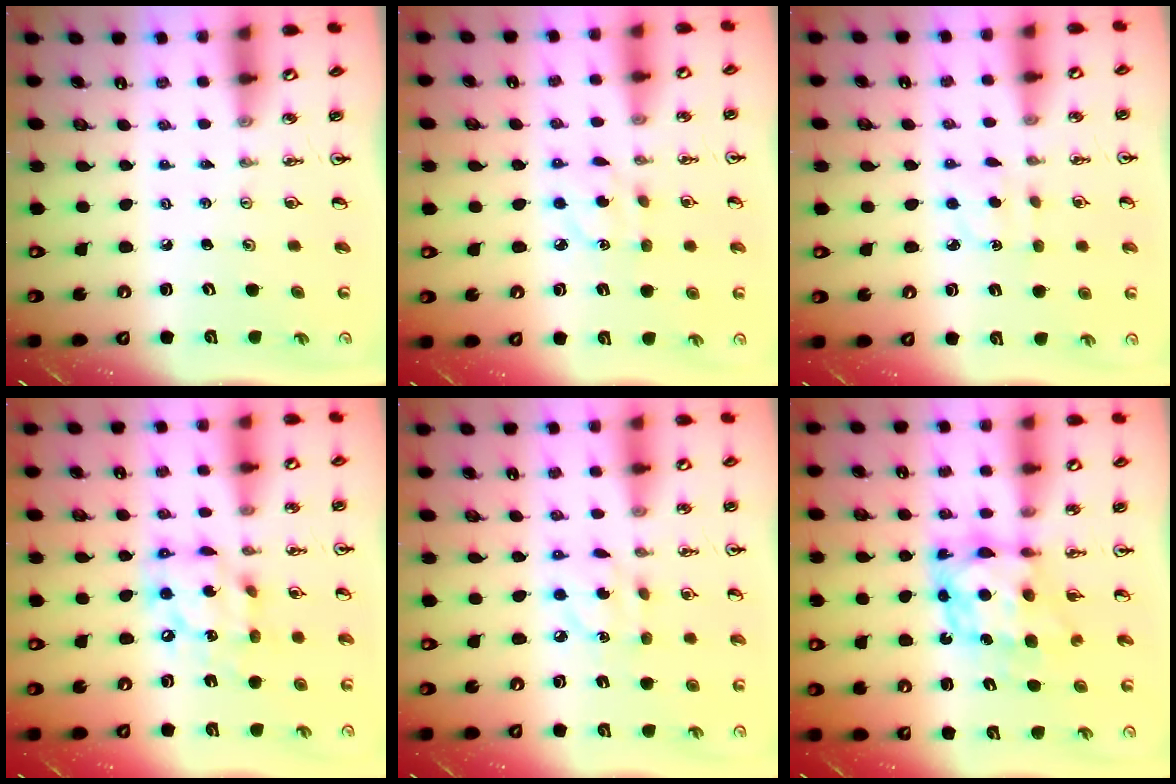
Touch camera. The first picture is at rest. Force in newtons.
{"total": 3.7, "press": 3.7, "slide": 0.3}
{"total": 2.7, "press": 2.6, "slide": 0.9}
{"total": 13.8, "press": 13.8, "slide": 1.3}
{"total": 5.3, "press": 5.3, "slide": 0.3}
{"total": 8.0, "press": 8.0, "slide": 0.7}